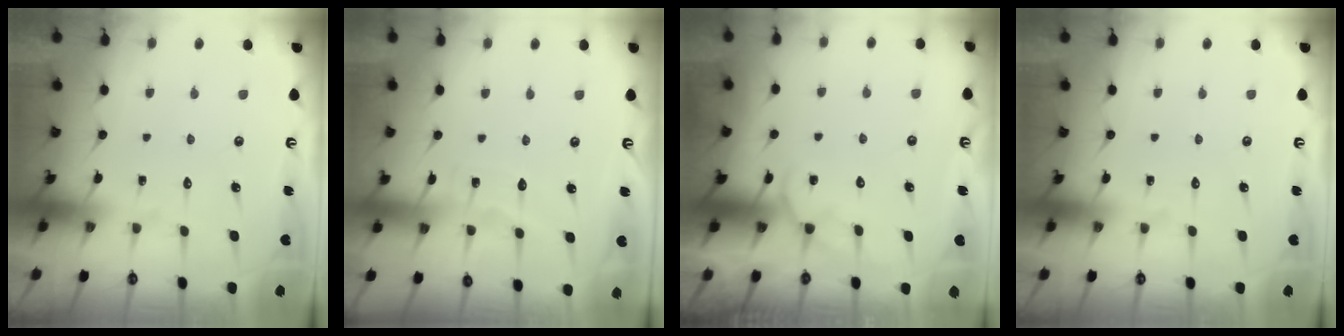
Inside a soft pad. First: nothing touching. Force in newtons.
{"total": 3.3, "press": 3.2, "slide": 0.4}
{"total": 4.6, "press": 4.6, "slide": 0.4}
{"total": 0.0}